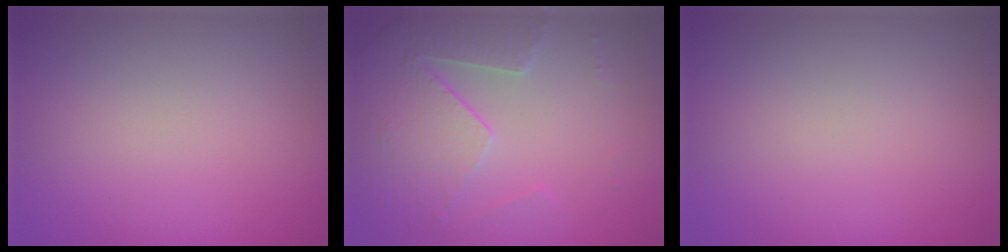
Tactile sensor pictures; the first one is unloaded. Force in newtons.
{"total": 3.6, "press": 3.5, "slide": 1.1}
{"total": 0.0}